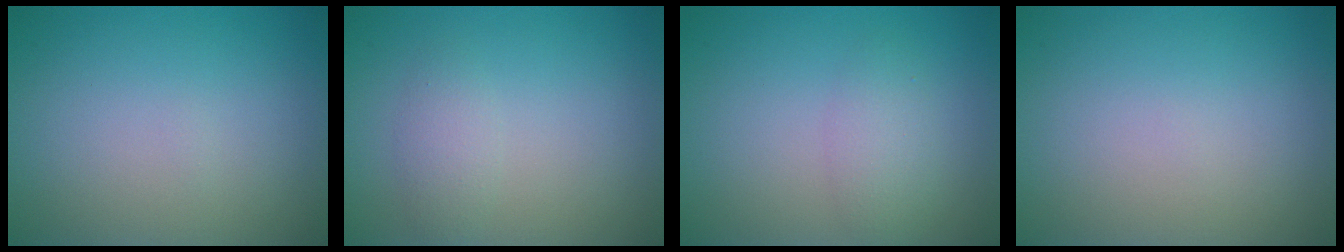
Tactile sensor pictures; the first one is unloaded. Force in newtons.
{"total": 1.6, "press": 1.6, "slide": 0.1}
{"total": 2.2, "press": 2.2, "slide": 0.1}
{"total": 0.0}